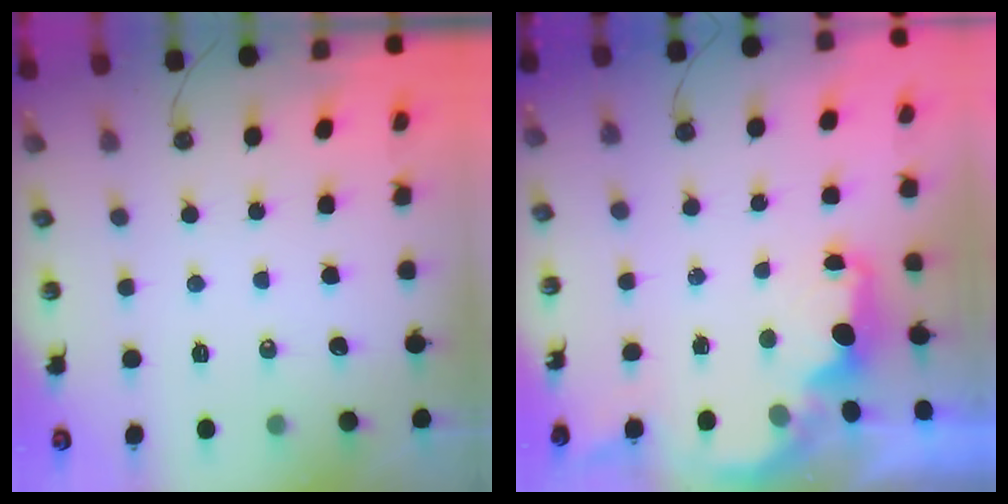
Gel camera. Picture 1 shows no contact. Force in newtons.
{"total": 1.6, "press": 1.5, "slide": 0.6}